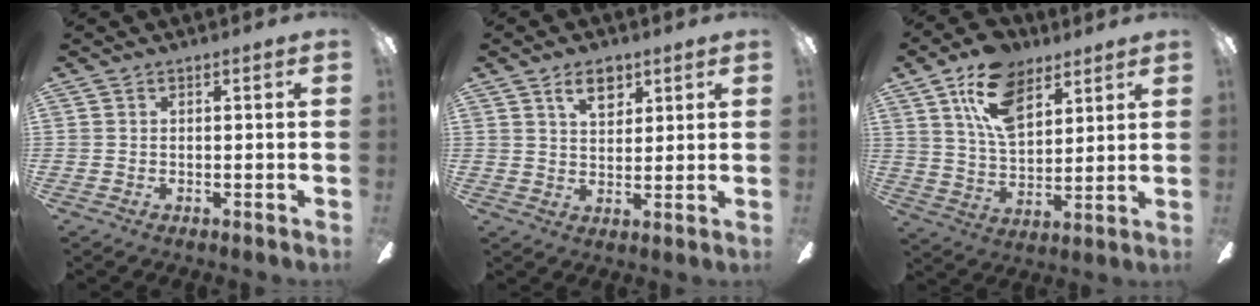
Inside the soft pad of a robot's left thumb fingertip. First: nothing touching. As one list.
[{"total": 6.7, "force": [4.1, 3.6, 4.0], "torque": [-0.056, -0.007, 0.068]}, {"total": 14.8, "force": [9.0, 7.9, 8.7], "torque": [-0.156, -0.020, 0.166]}]